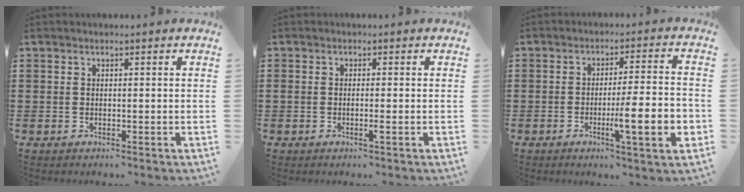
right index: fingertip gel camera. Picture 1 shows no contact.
{"total": 1.3, "force": [-0.6, 0.0, 1.1], "torque": [-0.020, -0.003, -0.011]}
{"total": 9.8, "force": [-2.8, 1.0, 9.3], "torque": [-0.148, -0.012, -0.049]}